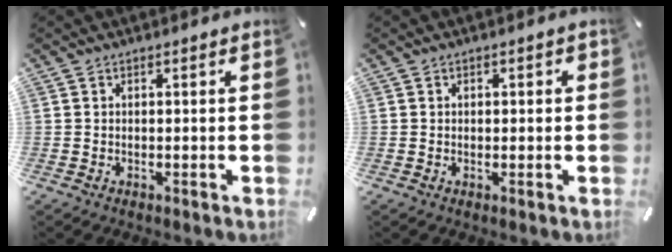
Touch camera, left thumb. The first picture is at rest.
{"total": 1.0, "force": [-0.2, 0.9, 0.4], "torque": [-0.008, 0.005, -0.005]}